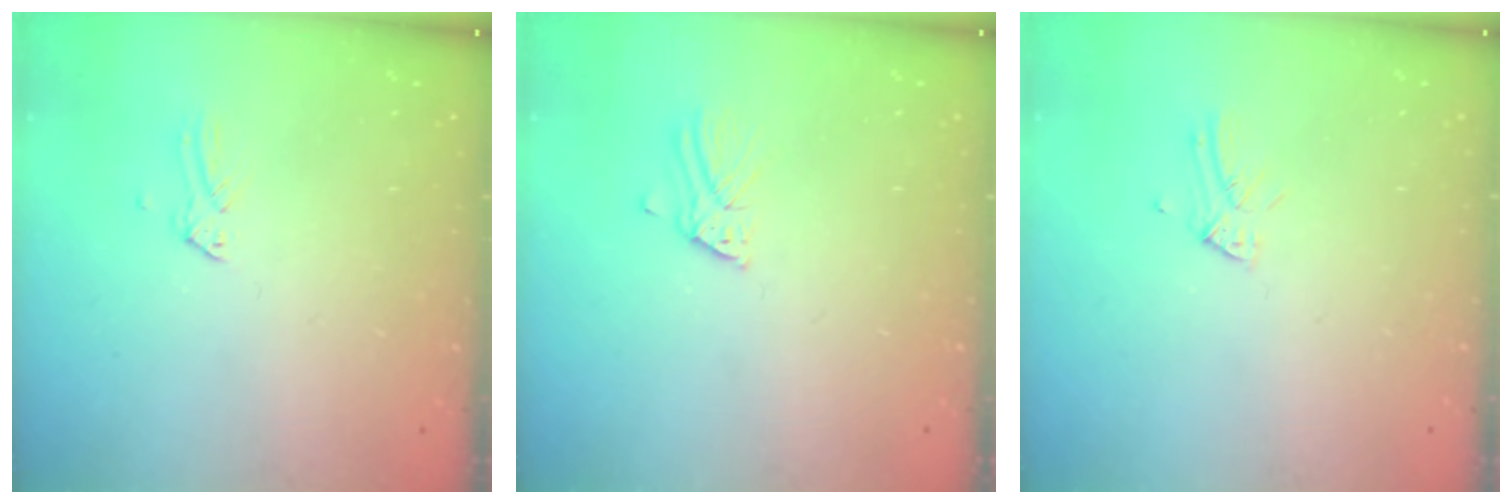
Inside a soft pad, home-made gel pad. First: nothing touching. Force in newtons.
{"total": 1.9, "press": 1.9, "slide": 0.1}
{"total": 3.0, "press": 3.0, "slide": 0.3}